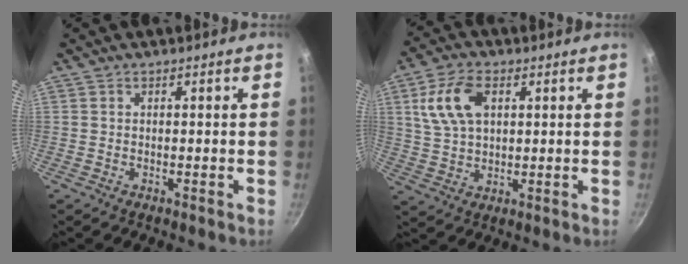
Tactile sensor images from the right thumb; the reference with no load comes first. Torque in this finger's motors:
{"motor_torque": [-1.11, 1.25, 0.10, -0.07, 0.23]}